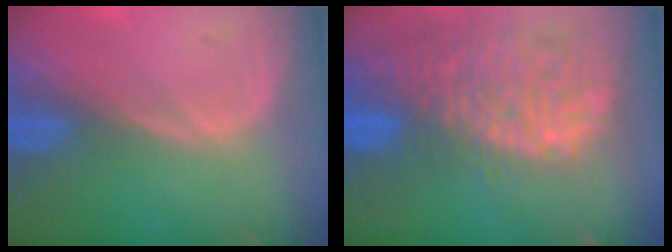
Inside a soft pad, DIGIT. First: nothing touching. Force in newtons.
{"total": 13.8, "press": 11.6, "slide": 7.5}